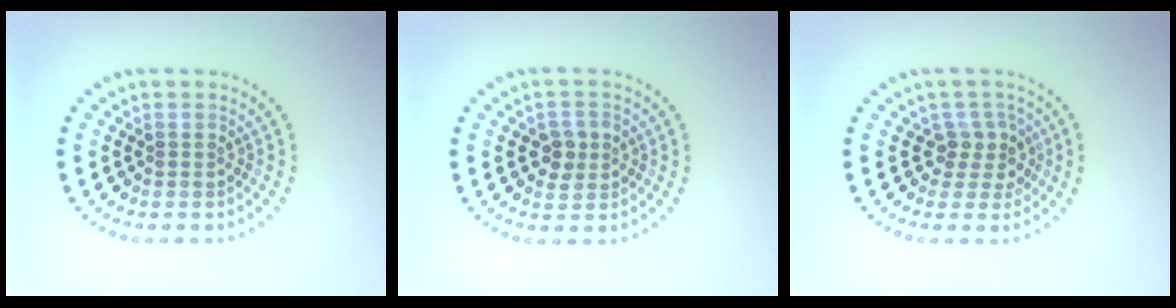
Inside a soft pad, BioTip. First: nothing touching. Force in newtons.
{"total": 2.2, "press": 2.1, "slide": 0.3}
{"total": 2.5, "press": 2.0, "slide": 1.6}